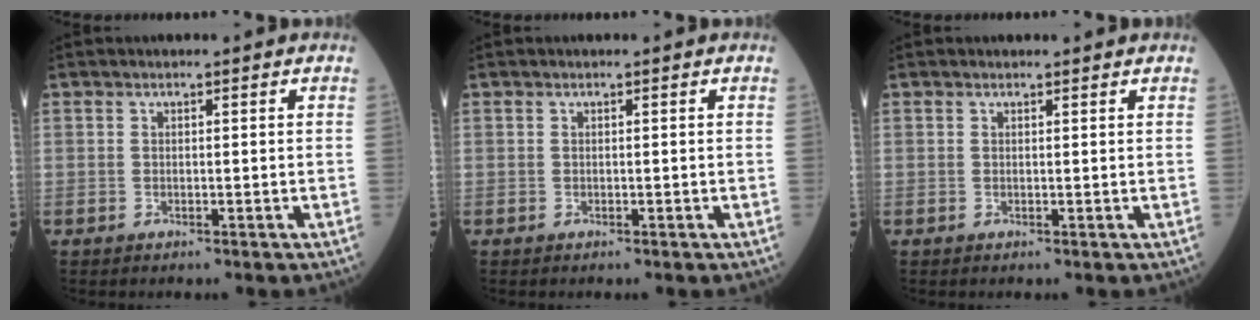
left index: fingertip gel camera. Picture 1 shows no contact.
{"total": 0.0}
{"total": 1.1, "force": [1.1, 0.2, 0.1], "torque": [-0.004, 0.004, 0.013]}